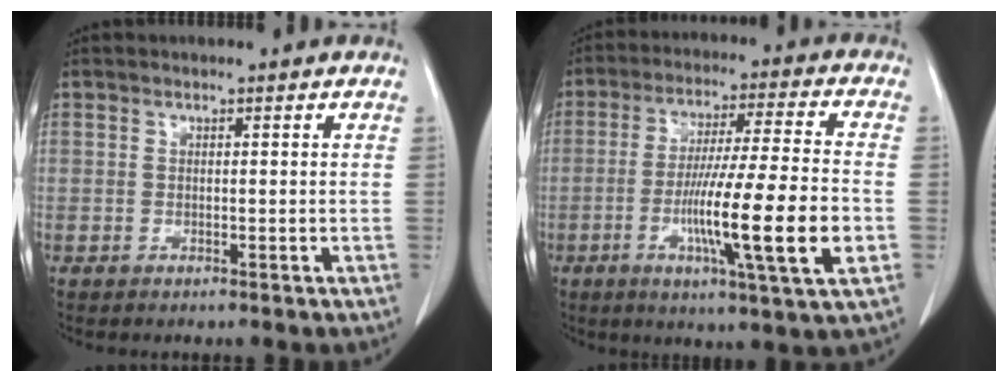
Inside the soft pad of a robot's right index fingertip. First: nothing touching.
{"total": 16.0, "force": [-4.0, -0.1, 15.4], "torque": [-0.264, -0.013, -0.068]}